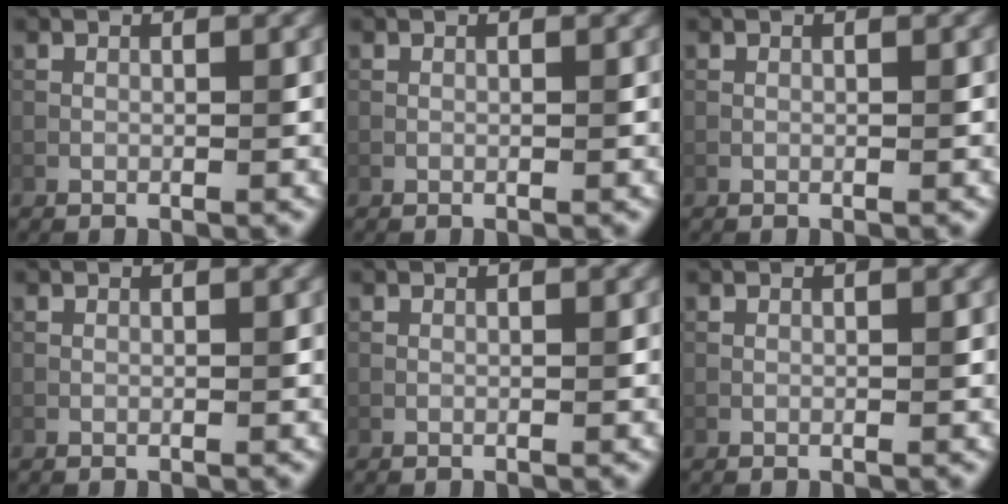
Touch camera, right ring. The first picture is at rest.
{"total": 0.0}
{"total": 0.0}
{"total": 0.0}
{"total": 0.0}
{"total": 0.0}